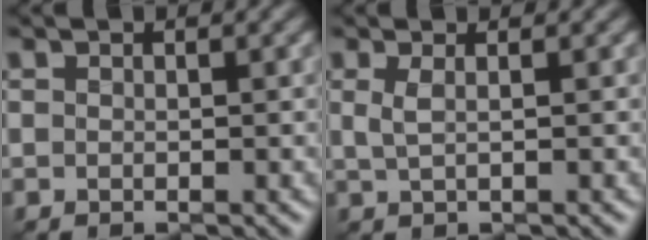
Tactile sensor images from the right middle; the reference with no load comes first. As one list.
[{"total": 1.4, "force": [0.2, 0.5, 1.2], "torque": [-0.020, -0.003, 0.002]}]